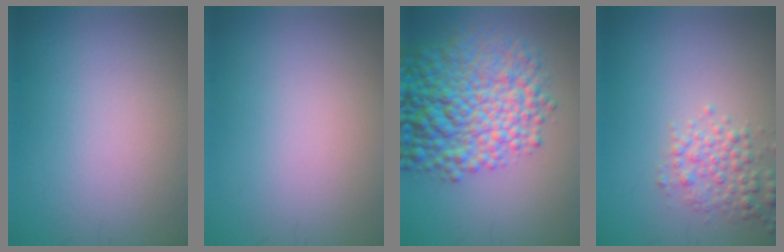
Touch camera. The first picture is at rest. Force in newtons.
{"total": 0.0}
{"total": 9.6, "press": 9.6, "slide": 0.3}
{"total": 2.7, "press": 2.7, "slide": 0.0}